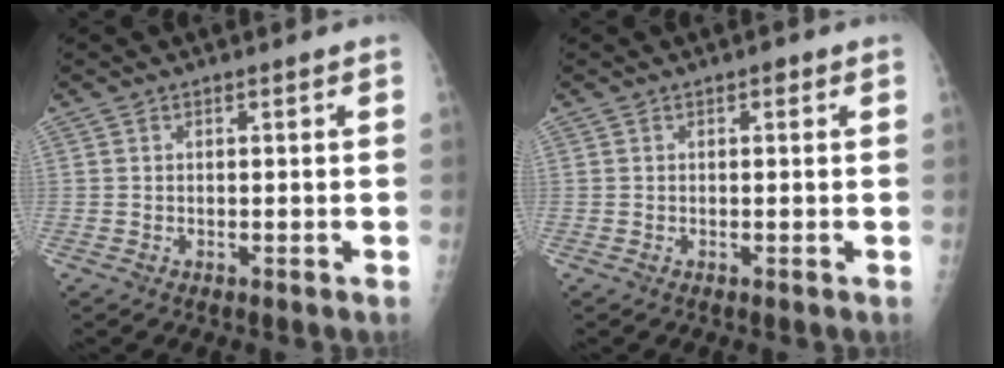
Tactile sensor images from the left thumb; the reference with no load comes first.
{"total": 0.9, "force": [0.4, 0.5, 0.6], "torque": [-0.002, 0.001, 0.001]}